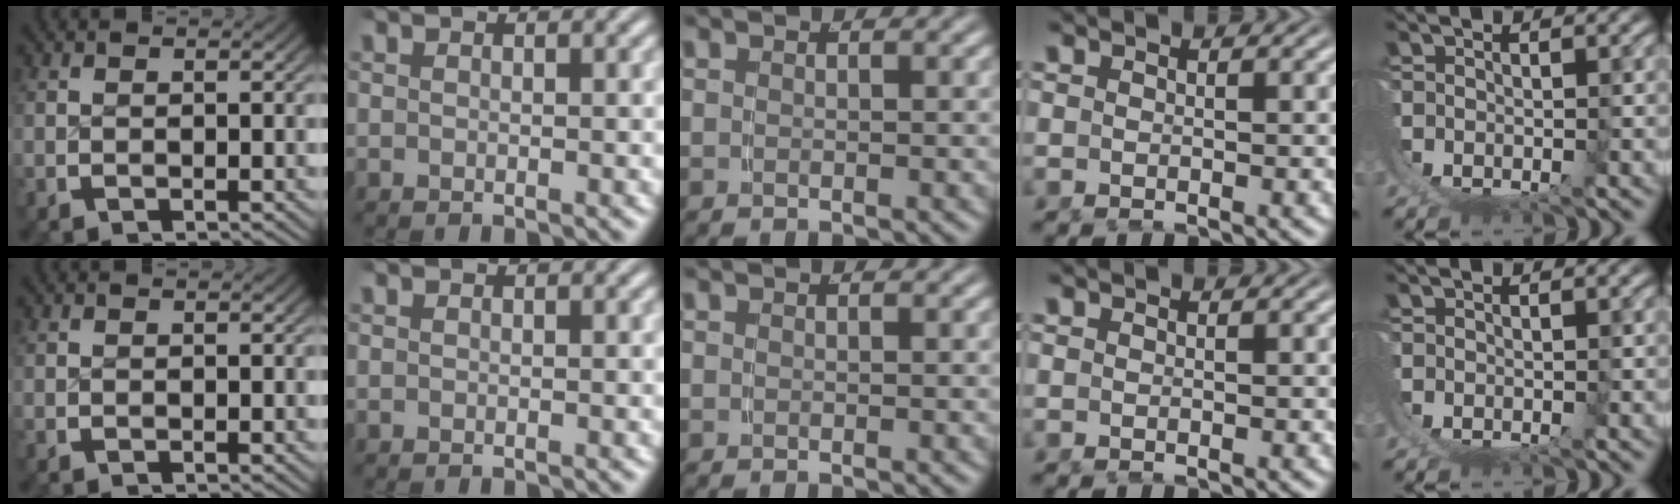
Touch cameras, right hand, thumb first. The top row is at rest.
{}